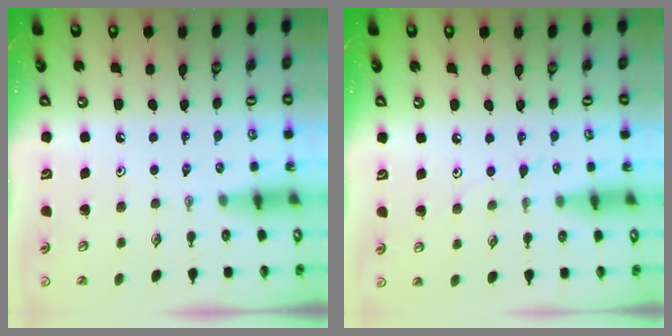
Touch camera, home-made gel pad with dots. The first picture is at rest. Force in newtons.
{"total": 4.0, "press": 4.0, "slide": 0.4}